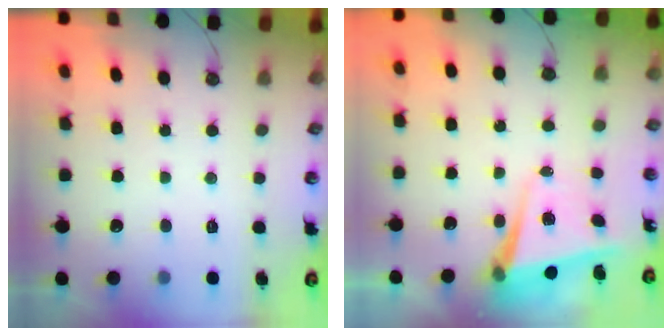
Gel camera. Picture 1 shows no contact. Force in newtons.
{"total": 4.8, "press": 4.7, "slide": 1.1}